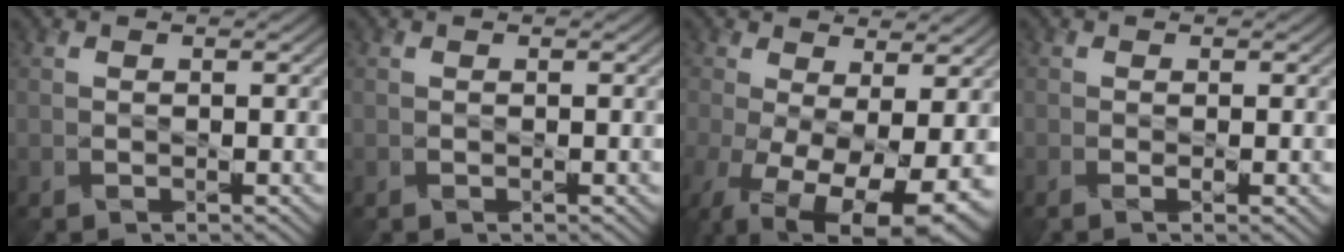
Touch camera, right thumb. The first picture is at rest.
{"total": 0.0}
{"total": 14.2, "force": [-4.3, 7.0, 11.6], "torque": [-0.229, -0.054, -0.039]}
{"total": 1.4, "force": [-0.4, 0.1, 1.4], "torque": [-0.029, -0.004, -0.010]}